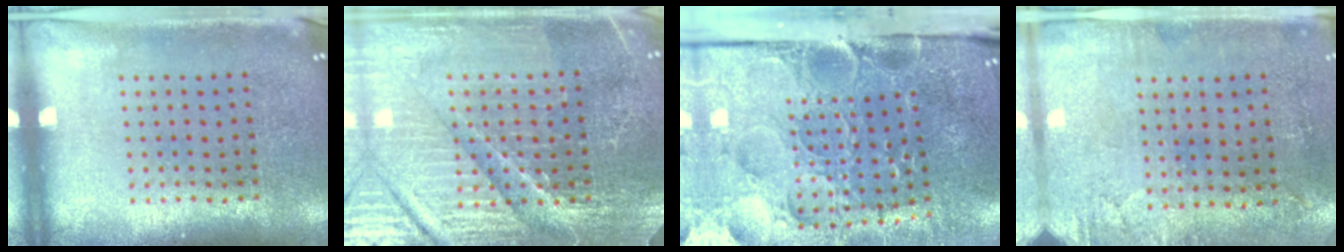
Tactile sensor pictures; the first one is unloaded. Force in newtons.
{"total": 4.8, "press": 4.6, "slide": 1.4}
{"total": 5.3, "press": 4.0, "slide": 3.4}
{"total": 2.9, "press": 2.4, "slide": 1.7}